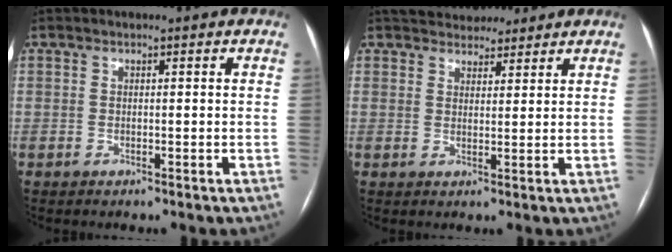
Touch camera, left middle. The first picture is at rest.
{"total": 8.1, "force": [7.1, 3.3, 1.9], "torque": [-0.015, 0.016, 0.104]}